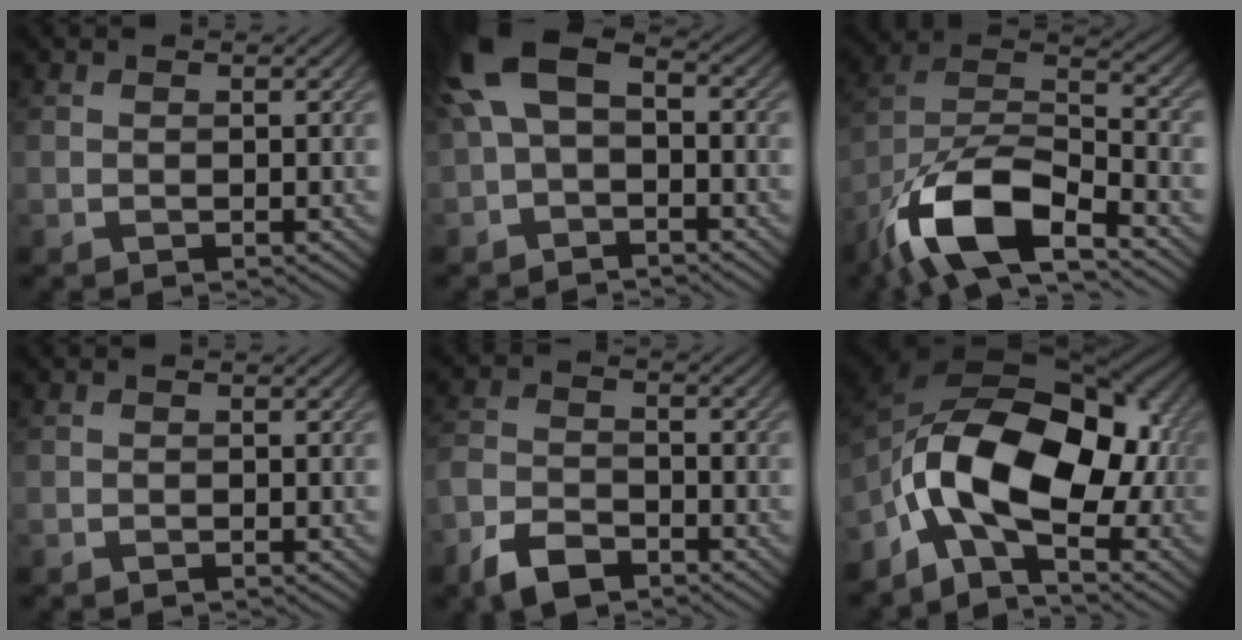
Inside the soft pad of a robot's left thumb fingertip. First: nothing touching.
{"total": 7.9, "force": [0.0, 5.1, 6.0], "torque": [-0.133, 0.001, -0.012]}
{"total": 14.0, "force": [-8.6, 5.3, 9.8], "torque": [-0.194, -0.006, -0.179]}
{"total": 0.0}
{"total": 6.2, "force": [-4.4, 3.0, 3.1], "torque": [-0.071, -0.006, -0.096]}
{"total": 14.9, "force": [-3.8, 8.3, 11.7], "torque": [-0.201, -0.003, -0.078]}